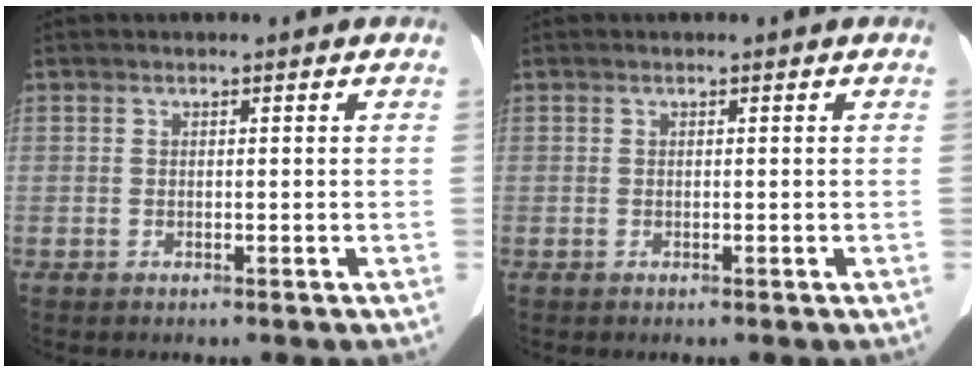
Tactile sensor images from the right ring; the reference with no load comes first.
{"total": 0.0}